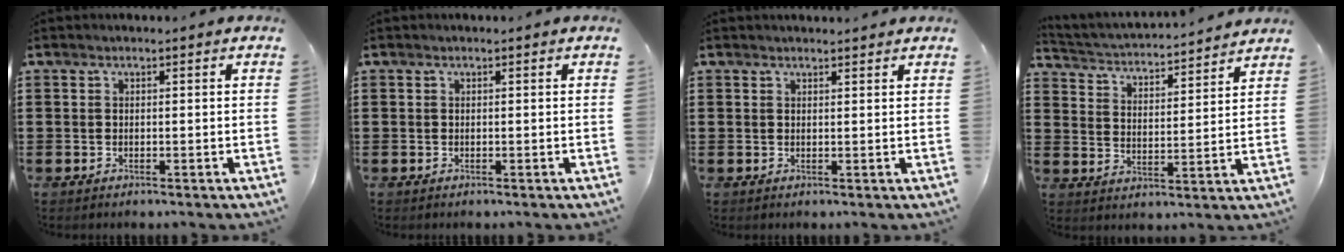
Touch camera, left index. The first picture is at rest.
{"total": 0.0}
{"total": 1.1, "force": [1.1, 0.1, 0.0], "torque": [-0.003, 0.000, 0.021]}
{"total": 2.9, "force": [2.9, -0.1, 0.2], "torque": [-0.025, -0.031, 0.041]}